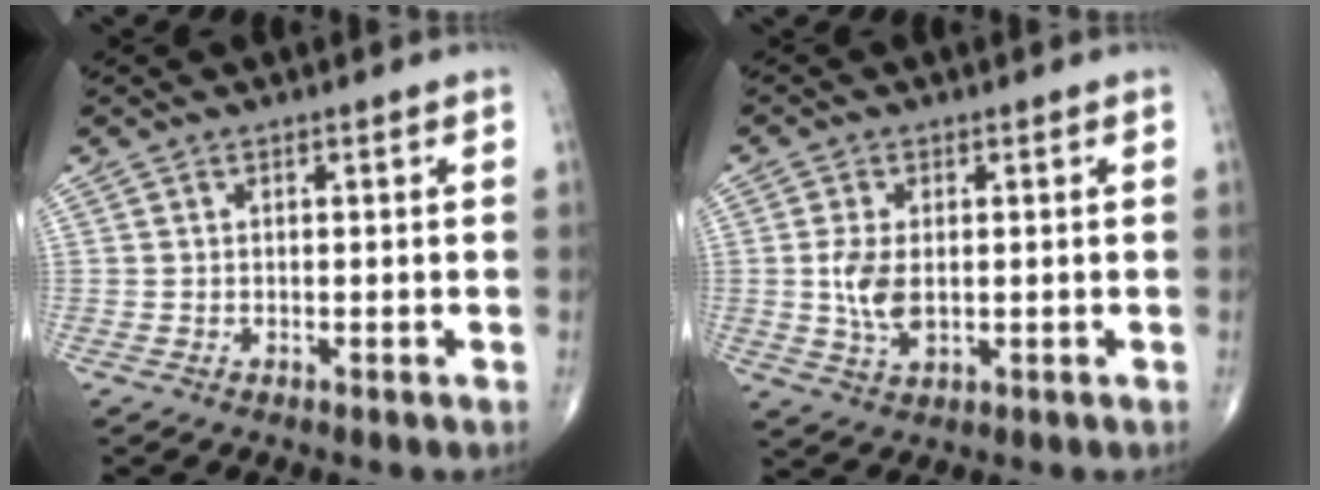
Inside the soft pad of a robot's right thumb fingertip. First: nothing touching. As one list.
[{"total": 6.1, "force": [0.0, 3.4, 5.1], "torque": [-0.110, -0.006, 0.003]}]